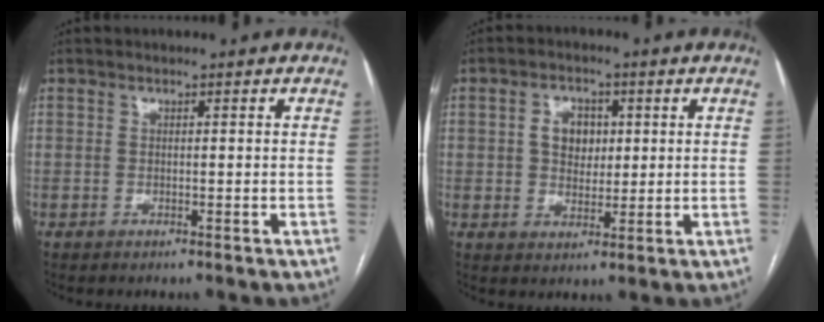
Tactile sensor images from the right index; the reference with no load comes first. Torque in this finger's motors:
{"motor_torque": [0.88, 0.42, 0.38, 0.10]}